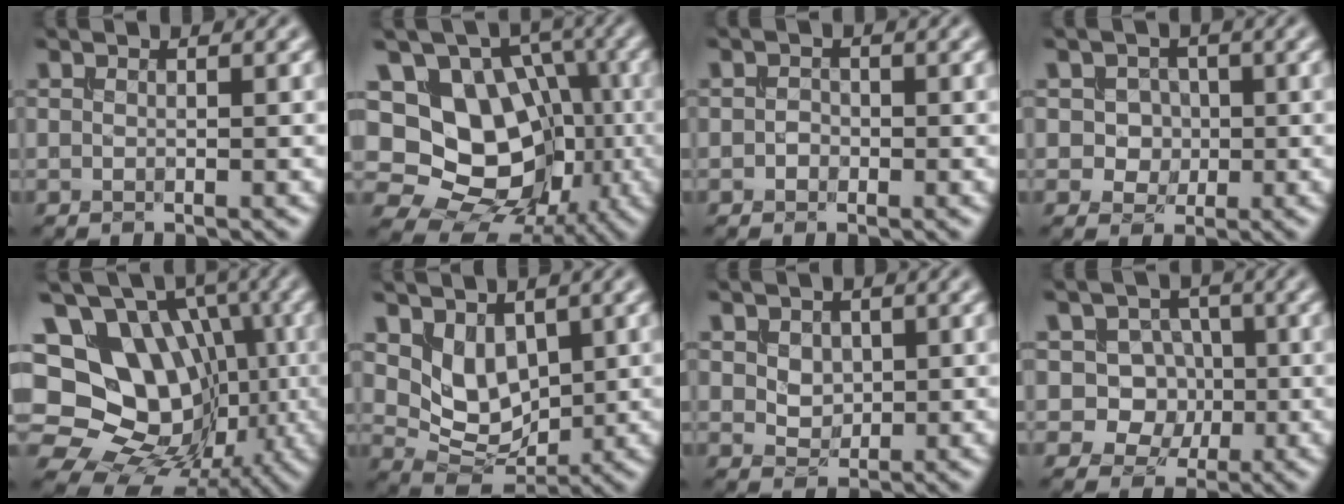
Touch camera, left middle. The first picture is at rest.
{"total": 14.6, "force": [-0.2, 12.2, 7.9], "torque": [-0.136, 0.019, -0.012]}
{"total": 0.9, "force": [-0.4, 0.7, 0.3], "torque": [-0.004, -0.001, -0.010]}
{"total": 2.9, "force": [0.3, 2.5, 1.3], "torque": [-0.014, 0.005, 0.003]}
{"total": 15.9, "force": [0.9, 12.9, 9.1], "torque": [-0.153, 0.019, 0.017]}
{"total": 4.3, "force": [1.6, 2.9, 2.8], "torque": [-0.061, -0.017, 0.031]}
{"total": 1.9, "force": [0.5, 1.5, 1.0], "torque": [-0.027, -0.004, 0.012]}
{"total": 4.6, "force": [-0.1, 4.2, 2.0], "torque": [-0.009, 0.007, -0.024]}